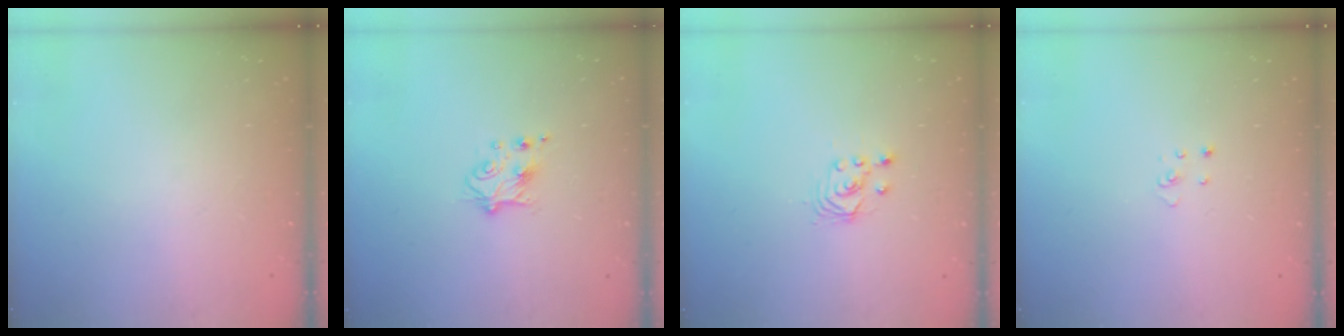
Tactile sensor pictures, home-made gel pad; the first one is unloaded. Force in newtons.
{"total": 5.5, "press": 5.4, "slide": 1.0}
{"total": 2.5, "press": 2.5, "slide": 0.2}
{"total": 2.2, "press": 2.2, "slide": 0.2}